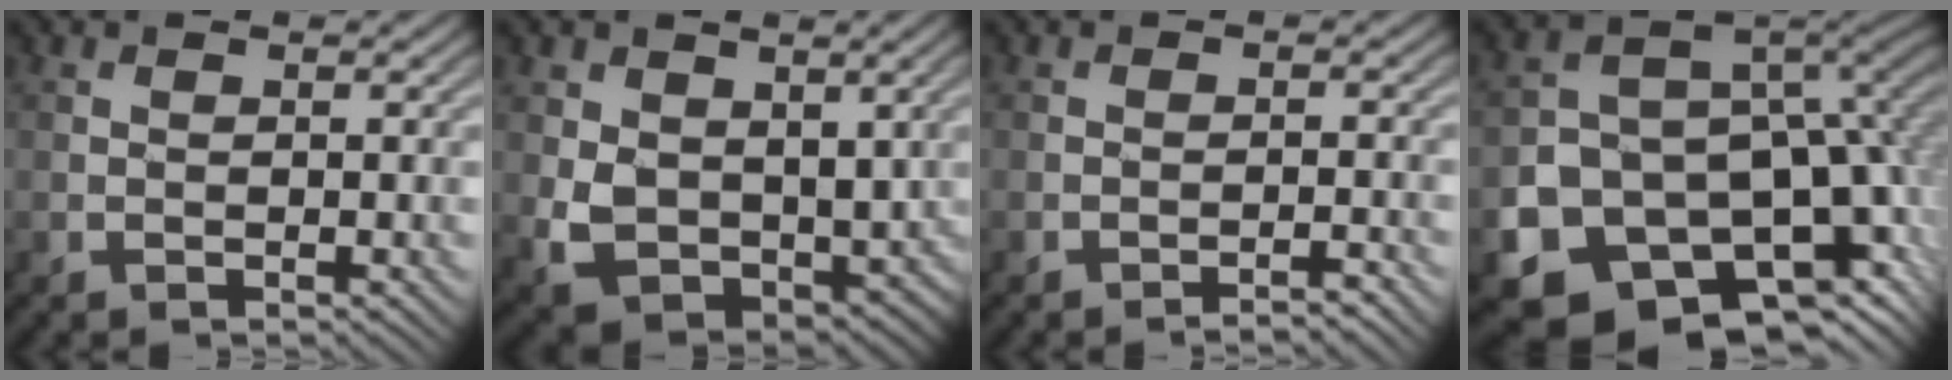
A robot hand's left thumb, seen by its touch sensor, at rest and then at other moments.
{"total": 6.6, "force": [0.6, 5.0, 4.4], "torque": [-0.102, -0.021, 0.018]}
{"total": 1.6, "force": [-1.4, 0.0, 0.8], "torque": [-0.008, 0.005, -0.026]}
{"total": 17.2, "force": [-6.2, 12.6, 10.1], "torque": [-0.188, -0.056, -0.075]}